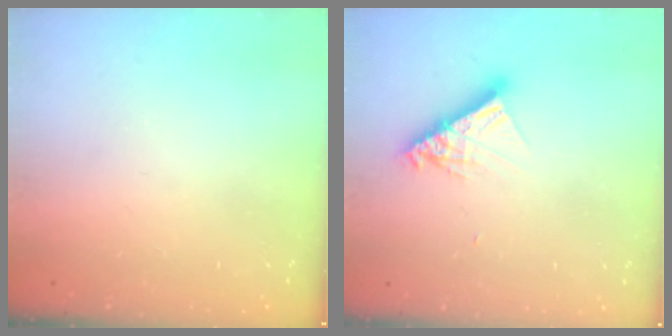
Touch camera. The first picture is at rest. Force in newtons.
{"total": 10.2, "press": 10.2, "slide": 0.9}